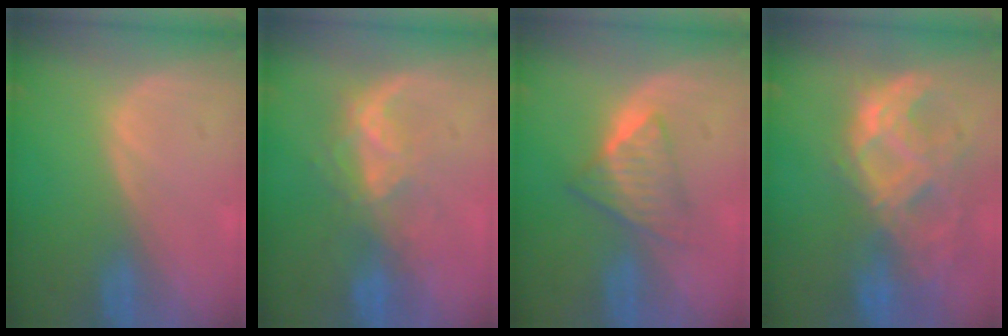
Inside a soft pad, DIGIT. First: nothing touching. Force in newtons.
{"total": 6.5, "press": 5.9, "slide": 2.8}
{"total": 5.9, "press": 5.1, "slide": 3.0}
{"total": 11.3, "press": 9.5, "slide": 6.0}